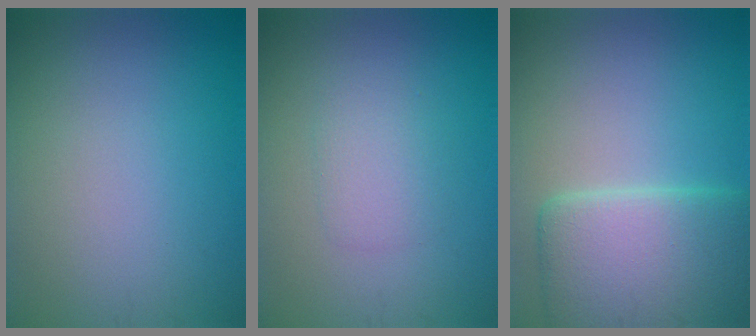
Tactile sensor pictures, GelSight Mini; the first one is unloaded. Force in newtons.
{"total": 1.9, "press": 1.9, "slide": 0.0}
{"total": 9.0, "press": 9.0, "slide": 0.3}